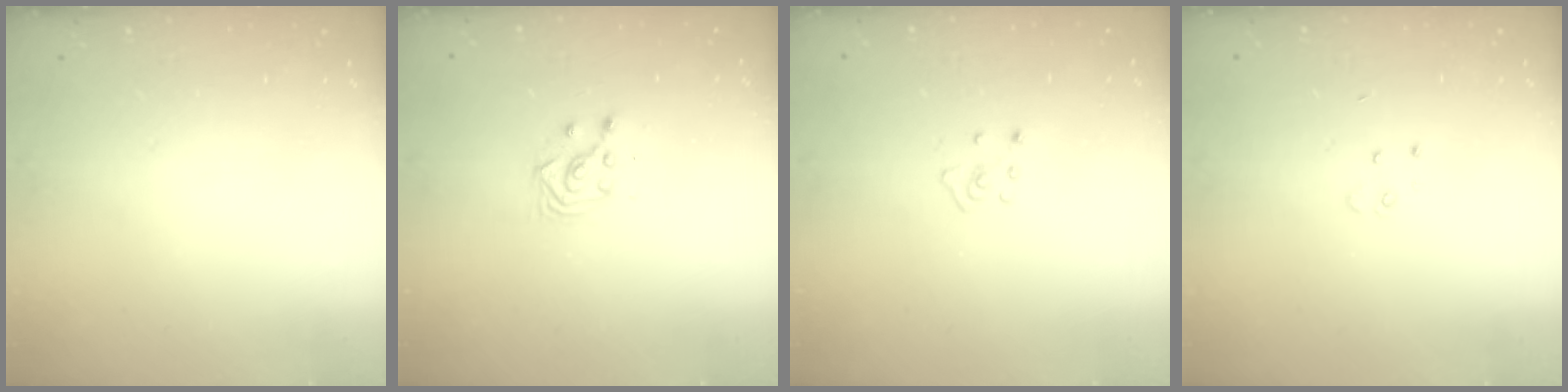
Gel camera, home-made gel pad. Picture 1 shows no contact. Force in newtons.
{"total": 3.5, "press": 3.4, "slide": 1.1}
{"total": 4.1, "press": 4.0, "slide": 0.5}
{"total": 3.5, "press": 3.4, "slide": 0.4}